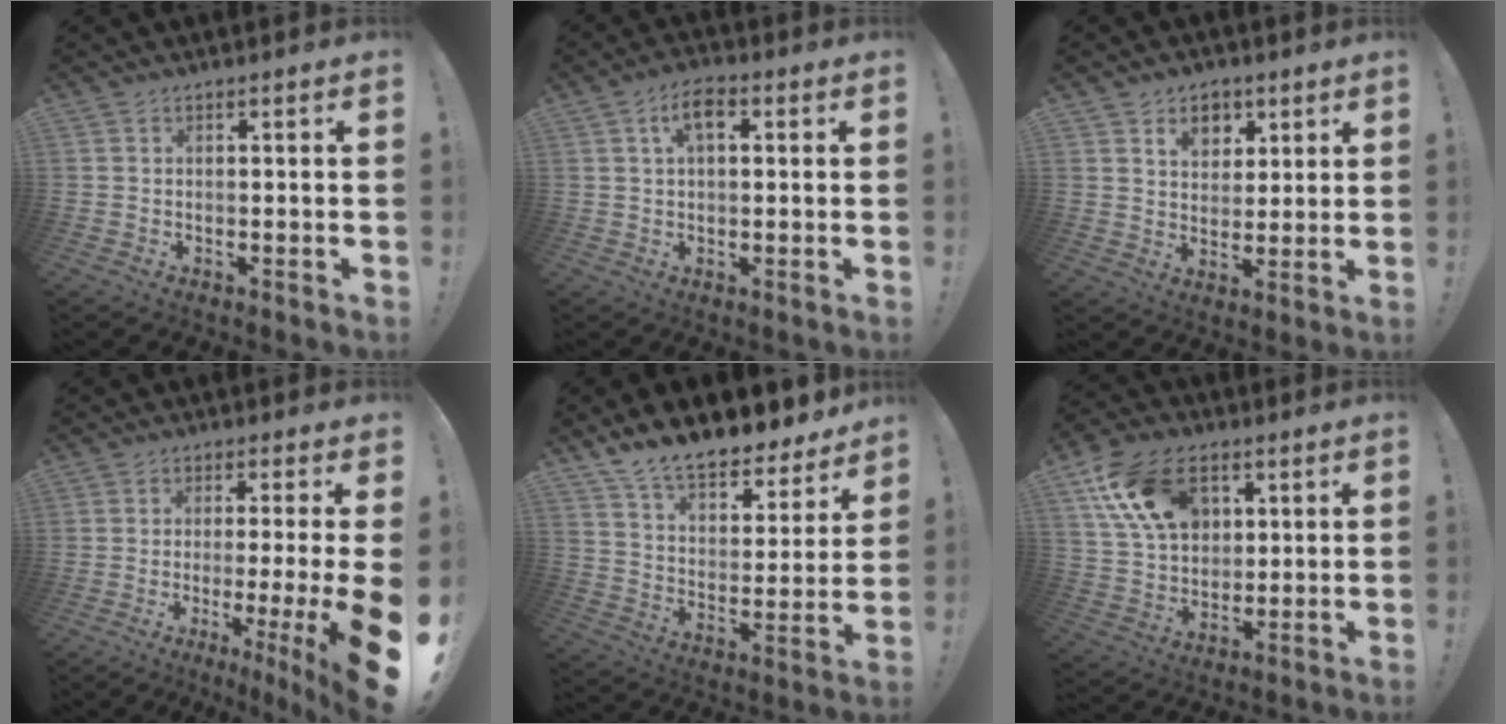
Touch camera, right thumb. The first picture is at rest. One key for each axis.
{"total": 6.3, "fx": 1.9, "fy": 3.4, "fz": 4.9, "tx": -0.082, "ty": 0.010, "tz": 0.032}
{"total": 8.7, "fx": 4.8, "fy": 6.7, "fz": 2.9, "tx": -0.036, "ty": -0.027, "tz": 0.091}
{"total": 11.6, "fx": -2.9, "fy": 0.0, "fz": 11.3, "tx": -0.150, "ty": -0.004, "tz": -0.037}
{"total": 12.7, "fx": 11.0, "fy": 4.1, "fz": 4.7, "tx": -0.084, "ty": -0.094, "tz": 0.196}
{"total": 18.6, "fx": 8.1, "fy": 12.7, "fz": 10.9, "tx": -0.197, "ty": -0.023, "tz": 0.152}